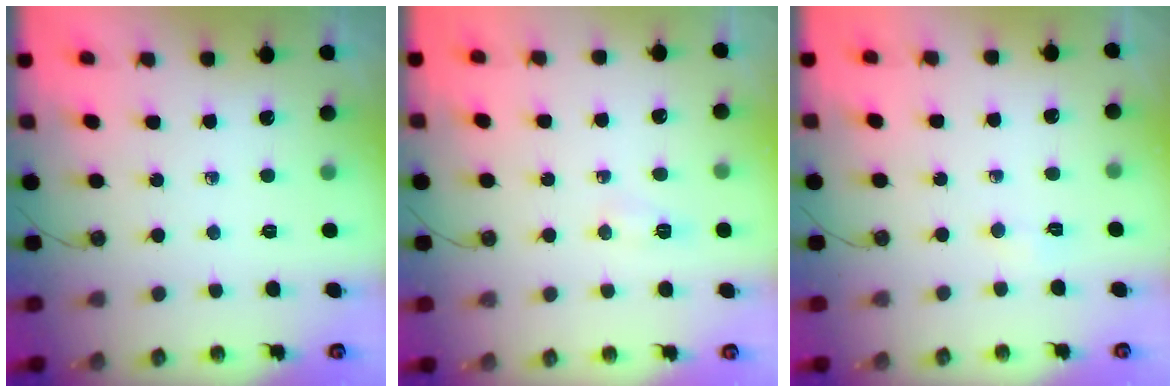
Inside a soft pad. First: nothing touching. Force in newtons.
{"total": 13.2, "press": 6.4, "slide": 11.5}
{"total": 2.8, "press": 2.8, "slide": 0.4}